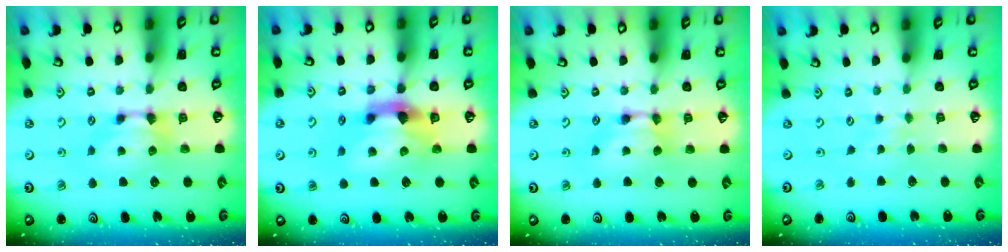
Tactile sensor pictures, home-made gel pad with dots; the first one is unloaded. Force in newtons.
{"total": 4.8, "press": 4.5, "slide": 1.7}
{"total": 1.6, "press": 1.6, "slide": 0.1}
{"total": 3.5, "press": 3.5, "slide": 0.4}